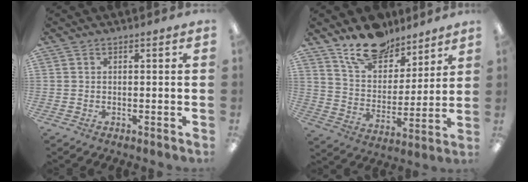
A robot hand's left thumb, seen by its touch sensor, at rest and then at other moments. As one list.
[{"total": 15.5, "force": [12.4, 7.5, 5.3], "torque": [-0.091, -0.081, 0.229]}]